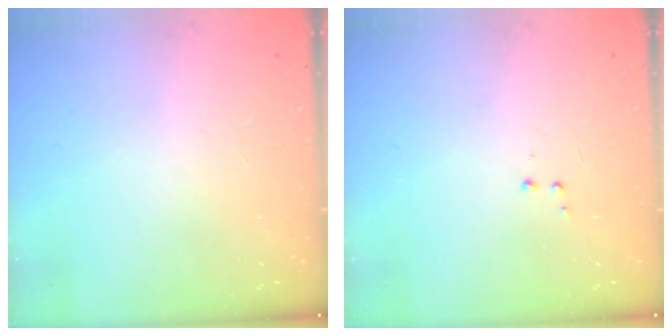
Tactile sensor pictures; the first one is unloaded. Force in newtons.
{"total": 2.9, "press": 2.8, "slide": 0.7}